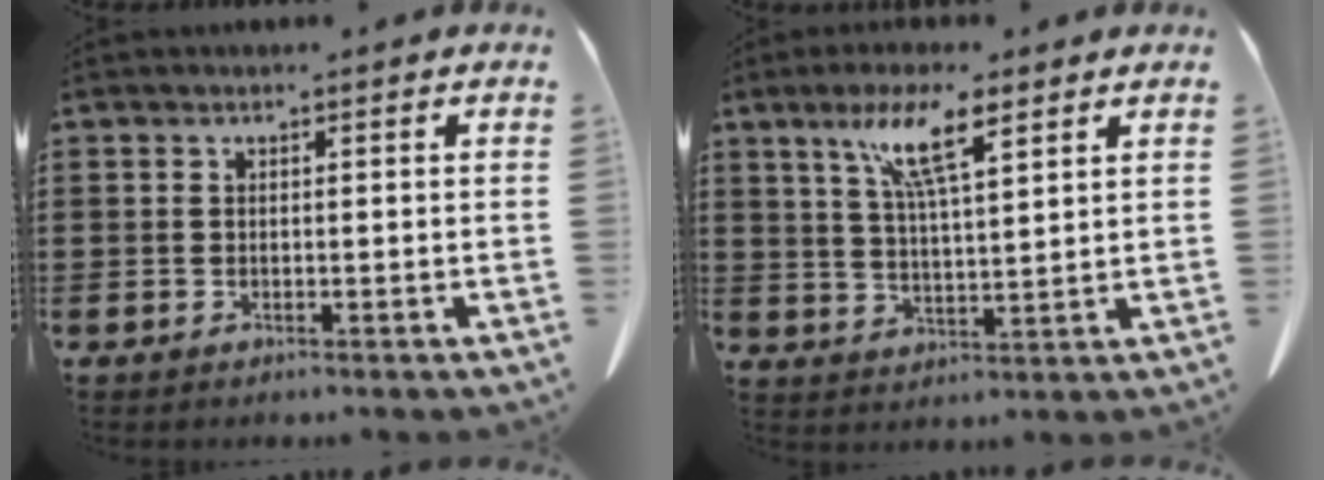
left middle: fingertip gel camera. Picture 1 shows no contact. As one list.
[{"total": 8.8, "force": [5.5, 1.6, 6.7], "torque": [-0.144, -0.002, 0.094]}]